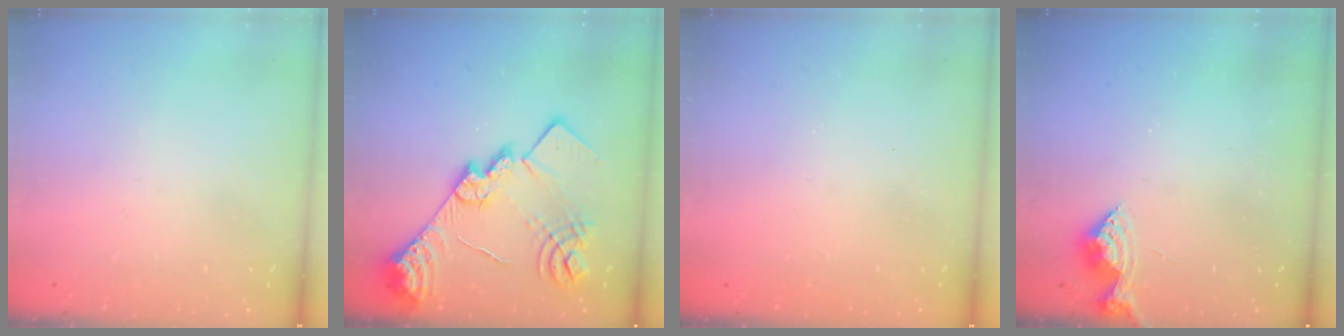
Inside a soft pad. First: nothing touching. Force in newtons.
{"total": 22.4, "press": 22.3, "slide": 1.3}
{"total": 0.9, "press": 0.9, "slide": 0.2}
{"total": 5.8, "press": 5.8, "slide": 0.7}